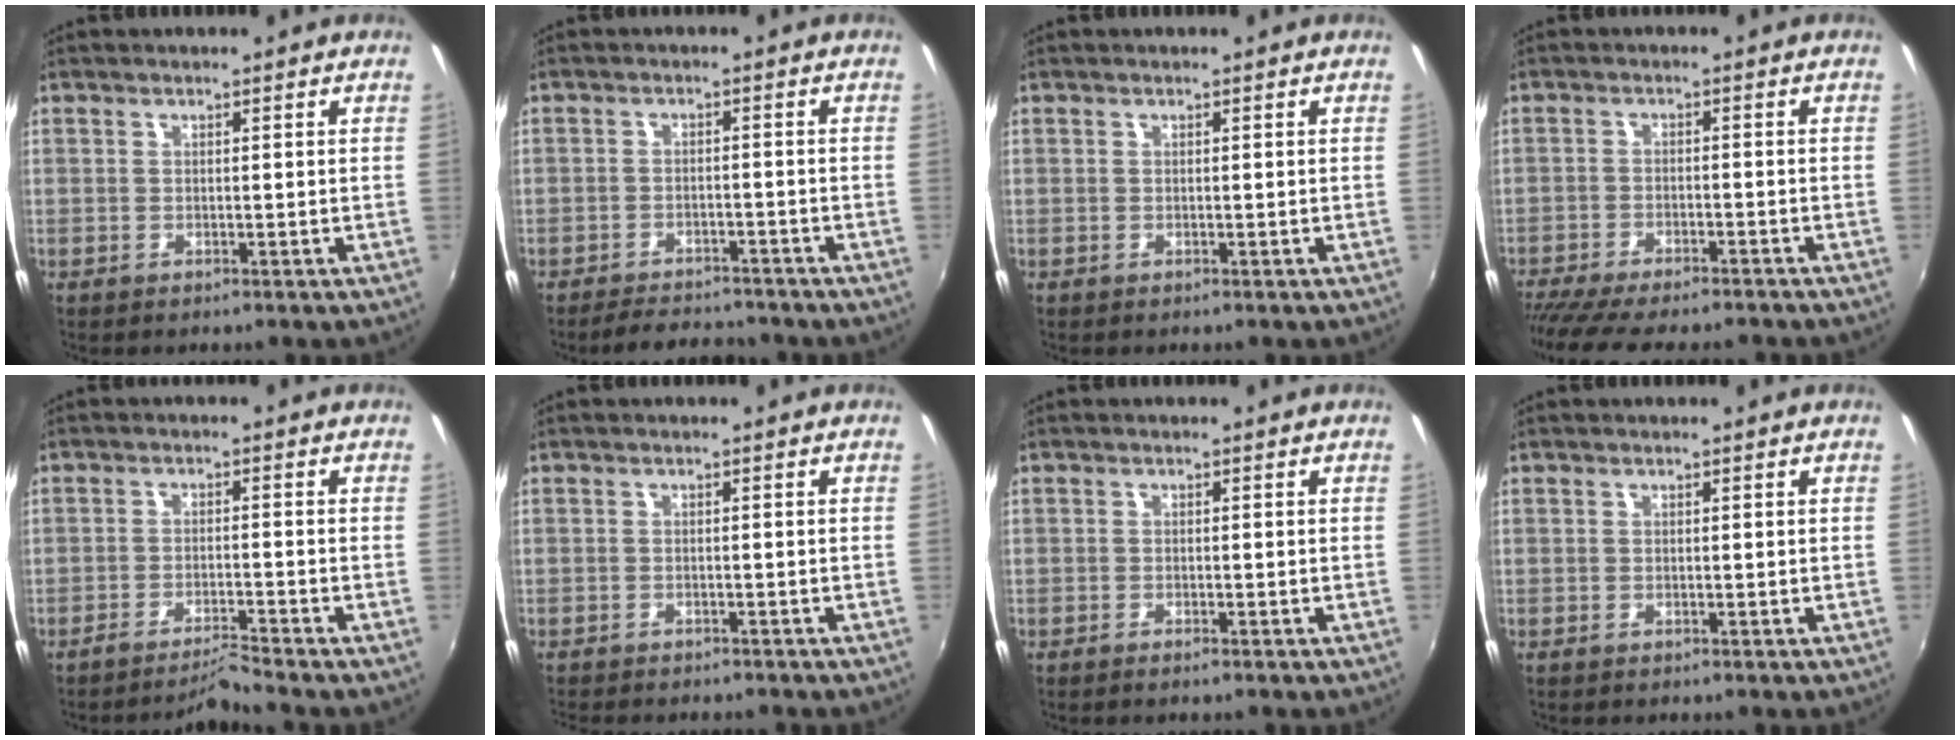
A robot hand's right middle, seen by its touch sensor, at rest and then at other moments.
{"total": 7.3, "force": [-6.6, 2.2, 2.1], "torque": [-0.061, 0.005, -0.096]}
{"total": 0.0}
{"total": 13.7, "force": [-11.9, 2.4, 6.4], "torque": [-0.135, -0.034, -0.182]}
{"total": 3.8, "force": [-3.5, -1.5, 0.4], "torque": [-0.024, 0.005, -0.065]}
{"total": 4.7, "force": [-4.4, 0.9, 1.6], "torque": [-0.041, -0.016, -0.066]}
{"total": 1.1, "force": [-0.9, 0.1, 0.5], "torque": [-0.014, -0.002, -0.020]}
{"total": 0.0}